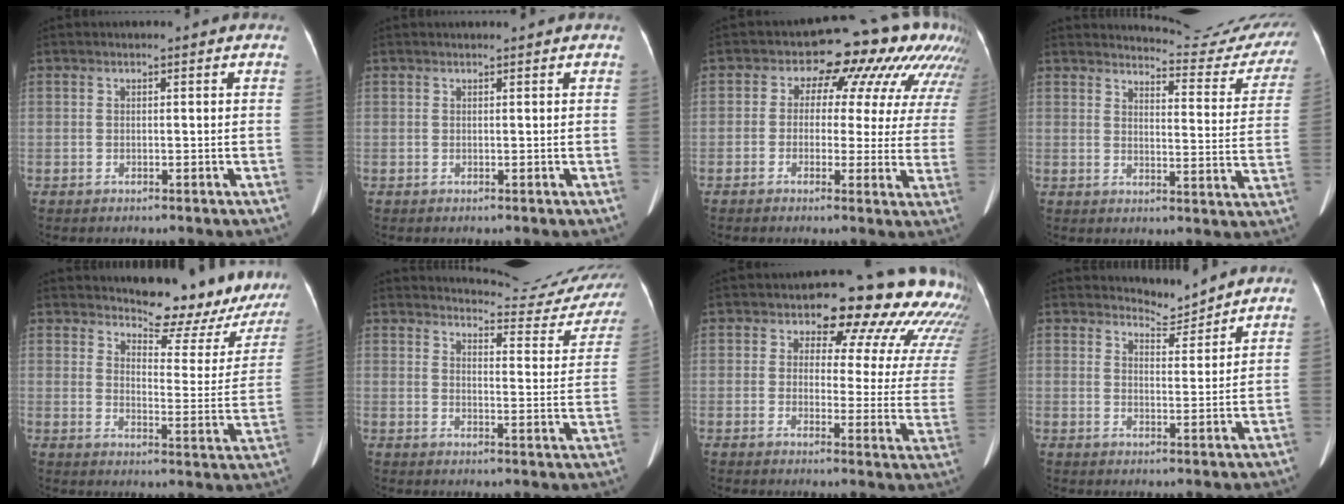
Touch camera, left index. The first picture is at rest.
{"total": 1.3, "force": [1.2, -0.1, 0.4], "torque": [-0.006, 0.015, 0.023]}
{"total": 14.7, "force": [7.7, 7.3, 10.1], "torque": [-0.122, 0.048, 0.070]}
{"total": 16.9, "force": [16.7, 2.0, 1.9], "torque": [-0.001, -0.094, 0.167]}
{"total": 16.7, "force": [15.0, 4.4, 5.9], "torque": [-0.055, -0.054, 0.161]}
{"total": 16.2, "force": [16.0, 2.3, 1.8], "torque": [-0.001, -0.076, 0.164]}
{"total": 17.9, "force": [14.2, 6.7, 8.5], "torque": [-0.081, -0.024, 0.136]}
{"total": 3.8, "force": [3.7, 0.2, -0.5], "torque": [0.003, -0.009, 0.062]}